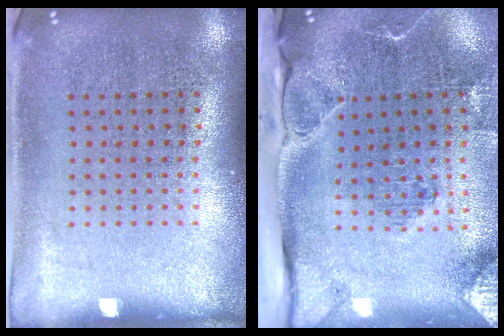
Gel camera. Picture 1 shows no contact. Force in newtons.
{"total": 3.0, "press": 2.3, "slide": 1.9}